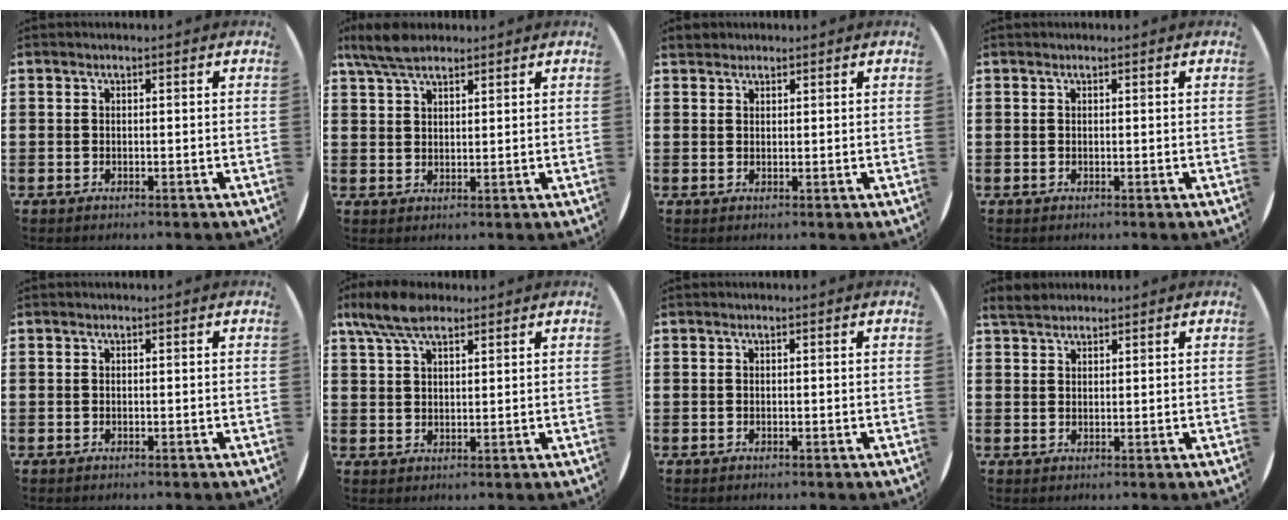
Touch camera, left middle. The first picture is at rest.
{"total": 5.1, "force": [4.2, 1.6, 2.5], "torque": [-0.058, 0.000, 0.078]}
{"total": 1.3, "force": [1.2, 0.4, -0.1], "torque": [0.007, 0.001, 0.022]}
{"total": 0.0}
{"total": 0.0}
{"total": 6.5, "force": [4.6, 2.6, 3.8], "torque": [-0.077, 0.000, 0.083]}
{"total": 0.0}
{"total": 2.3, "force": [2.1, 0.8, 0.5], "torque": [-0.006, 0.003, 0.040]}